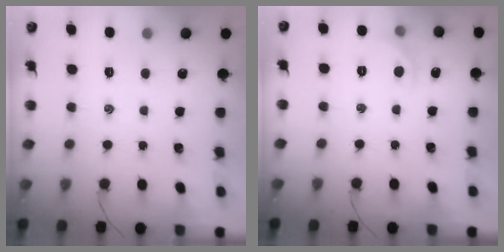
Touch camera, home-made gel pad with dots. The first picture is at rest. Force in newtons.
{"total": 5.5, "press": 5.3, "slide": 1.4}